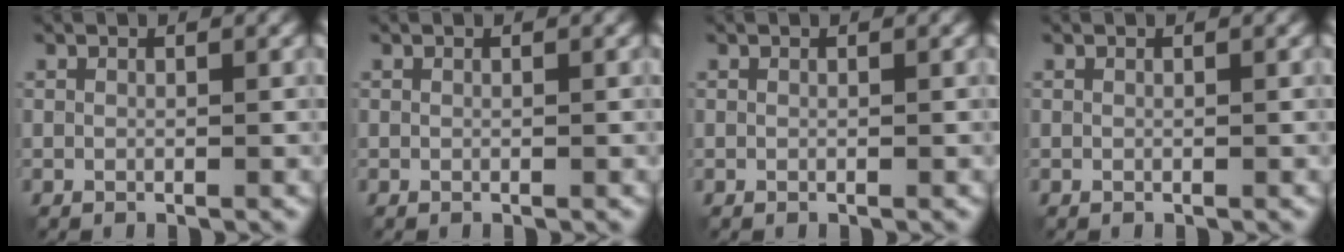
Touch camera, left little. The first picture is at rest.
{"total": 0.0}
{"total": 0.0}
{"total": 0.0}